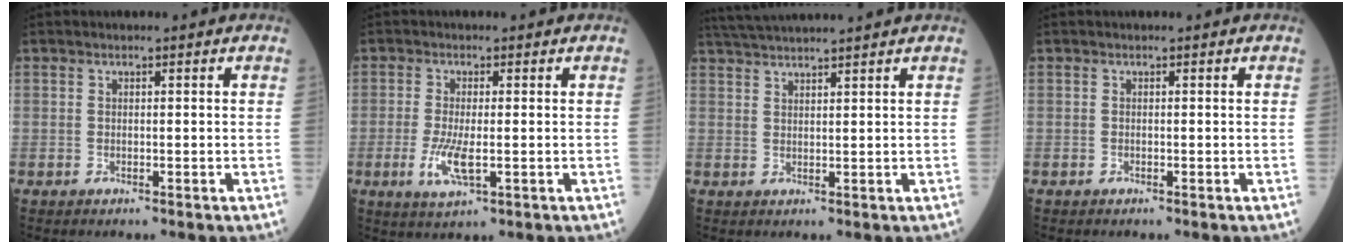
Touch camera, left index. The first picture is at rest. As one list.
[{"total": 4.5, "force": [-1.1, 1.2, 4.2], "torque": [-0.097, -0.013, -0.019]}, {"total": 8.1, "force": [7.4, -1.1, 3.0], "torque": [-0.054, 0.031, 0.120]}, {"total": 0.0}]